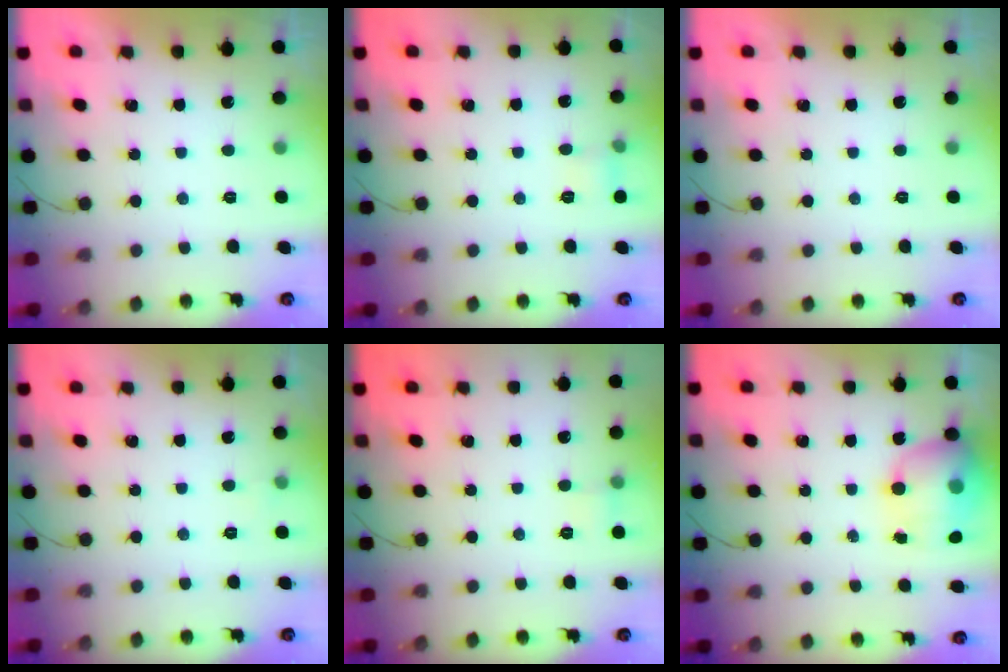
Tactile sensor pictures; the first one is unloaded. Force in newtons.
{"total": 4.9, "press": 4.6, "slide": 1.5}
{"total": 0.0}
{"total": 2.3, "press": 2.1, "slide": 0.9}
{"total": 5.4, "press": 5.1, "slide": 1.7}
{"total": 13.7, "press": 13.3, "slide": 3.3}